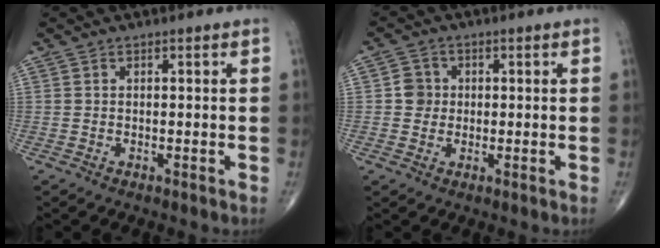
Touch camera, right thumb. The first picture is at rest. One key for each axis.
{"total": 3.4, "fx": 0.2, "fy": 3.3, "fz": 0.9, "tx": 0.005, "ty": 0.006, "tz": -0.001}